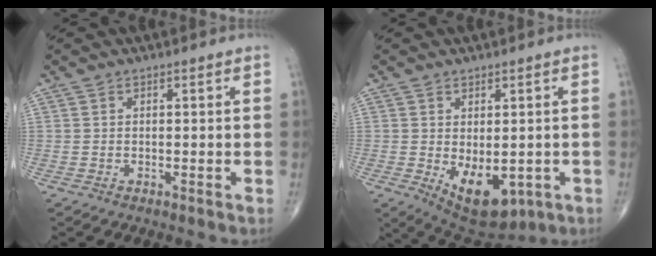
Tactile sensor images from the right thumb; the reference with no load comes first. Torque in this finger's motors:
{"motor_torque": [-0.37, 1.21, 0.57, 0.43, 0.07]}